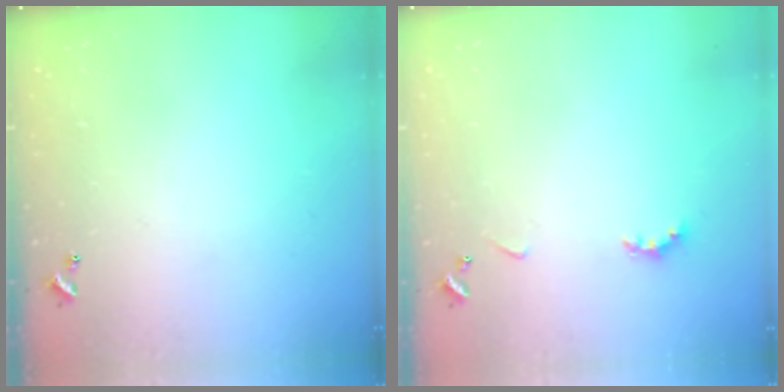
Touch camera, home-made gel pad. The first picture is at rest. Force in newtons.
{"total": 2.9, "press": 2.8, "slide": 0.6}